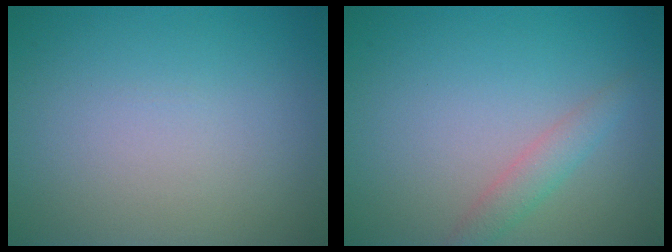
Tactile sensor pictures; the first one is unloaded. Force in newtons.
{"total": 1.9, "press": 1.9, "slide": 0.0}